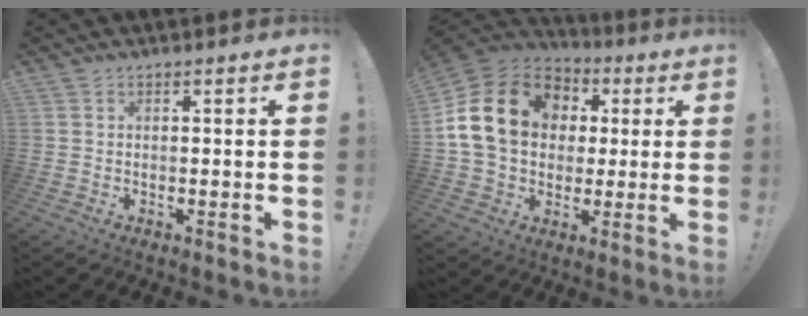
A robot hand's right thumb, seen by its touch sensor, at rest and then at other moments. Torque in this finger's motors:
{"motor_torque": [2.50, 2.50, 0.15, 0.12, 0.25]}